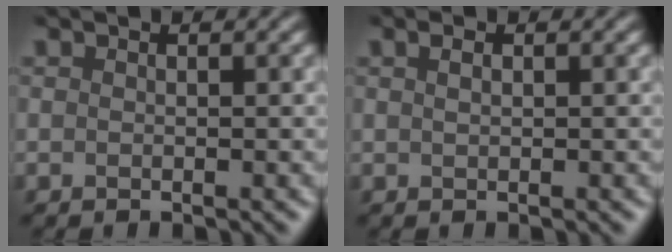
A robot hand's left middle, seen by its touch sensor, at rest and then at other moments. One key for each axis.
{"total": 0.6, "fx": 0.5, "fy": -0.1, "fz": 0.3, "tx": -0.012, "ty": 0.007, "tz": 0.011}